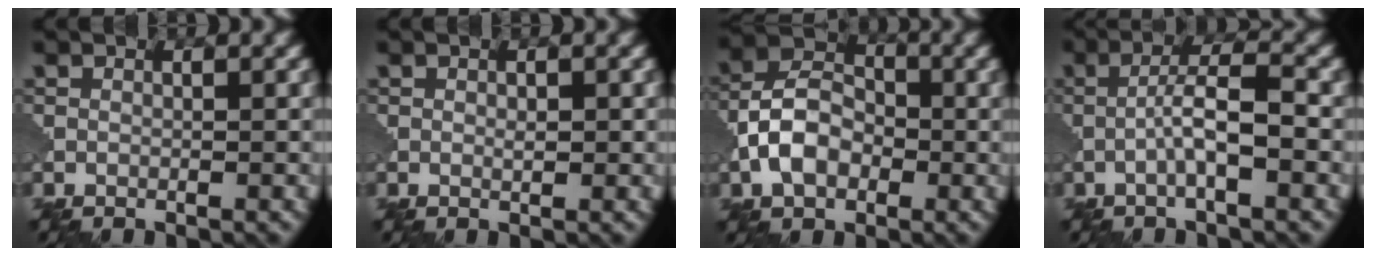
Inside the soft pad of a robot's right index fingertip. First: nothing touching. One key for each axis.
{"total": 0.8, "fx": 0.0, "fy": 0.4, "fz": 0.7, "tx": -0.012, "ty": -0.001, "tz": 0.001}
{"total": 5.8, "fx": -1.7, "fy": 4.0, "fz": 3.8, "tx": -0.073, "ty": 0.010, "tz": -0.040}
{"total": 3.9, "fx": -1.0, "fy": 0.6, "fz": 3.7, "tx": -0.066, "ty": 0.012, "tz": -0.026}